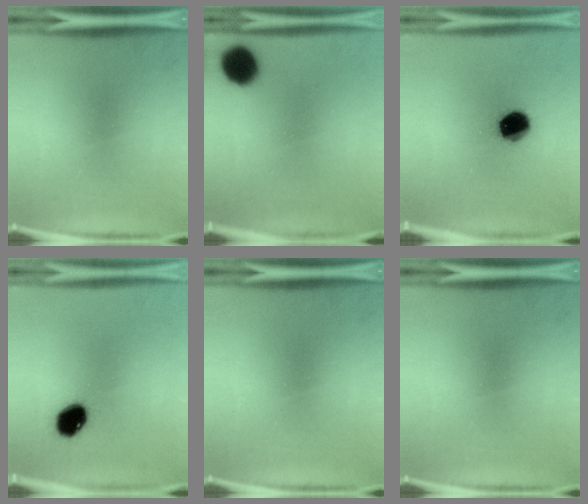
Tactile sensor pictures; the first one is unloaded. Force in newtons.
{"total": 10.1}
{"total": 11.6}
{"total": 7.7}
{"total": 0.0}
{"total": 0.0}